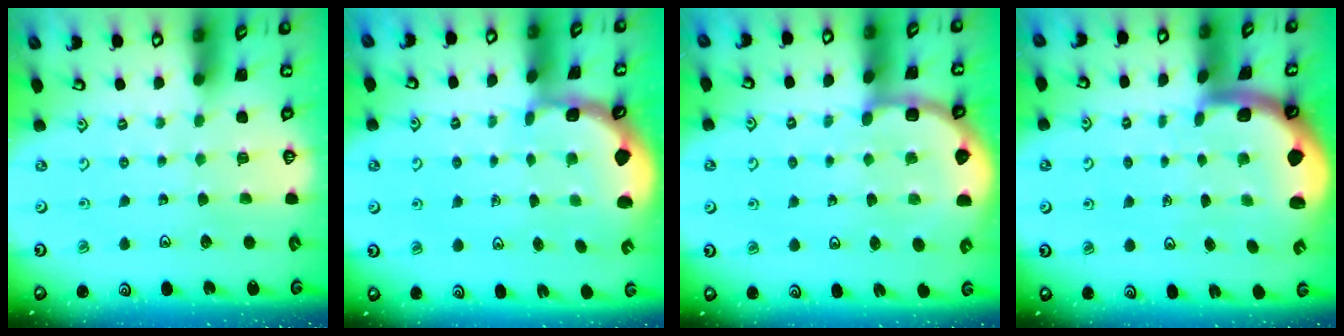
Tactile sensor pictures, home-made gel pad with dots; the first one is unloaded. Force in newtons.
{"total": 1.7, "press": 1.6, "slide": 0.5}
{"total": 6.4, "press": 5.9, "slide": 2.4}
{"total": 2.3, "press": 2.3, "slide": 0.5}